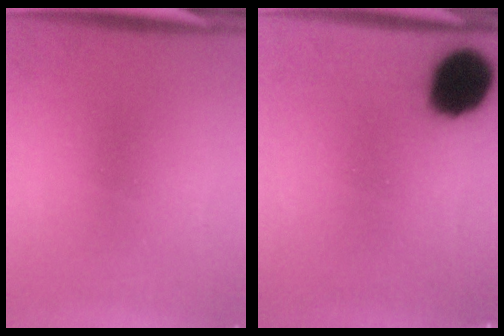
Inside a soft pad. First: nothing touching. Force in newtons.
{"total": 15.2}